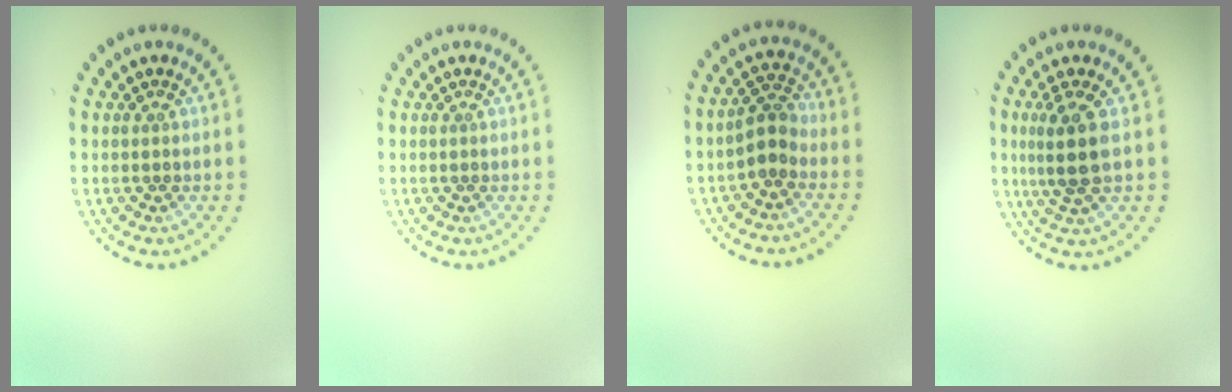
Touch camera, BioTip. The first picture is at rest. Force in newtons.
{"total": 0.0}
{"total": 2.4, "press": 2.2, "slide": 1.0}
{"total": 3.2, "press": 2.7, "slide": 1.7}